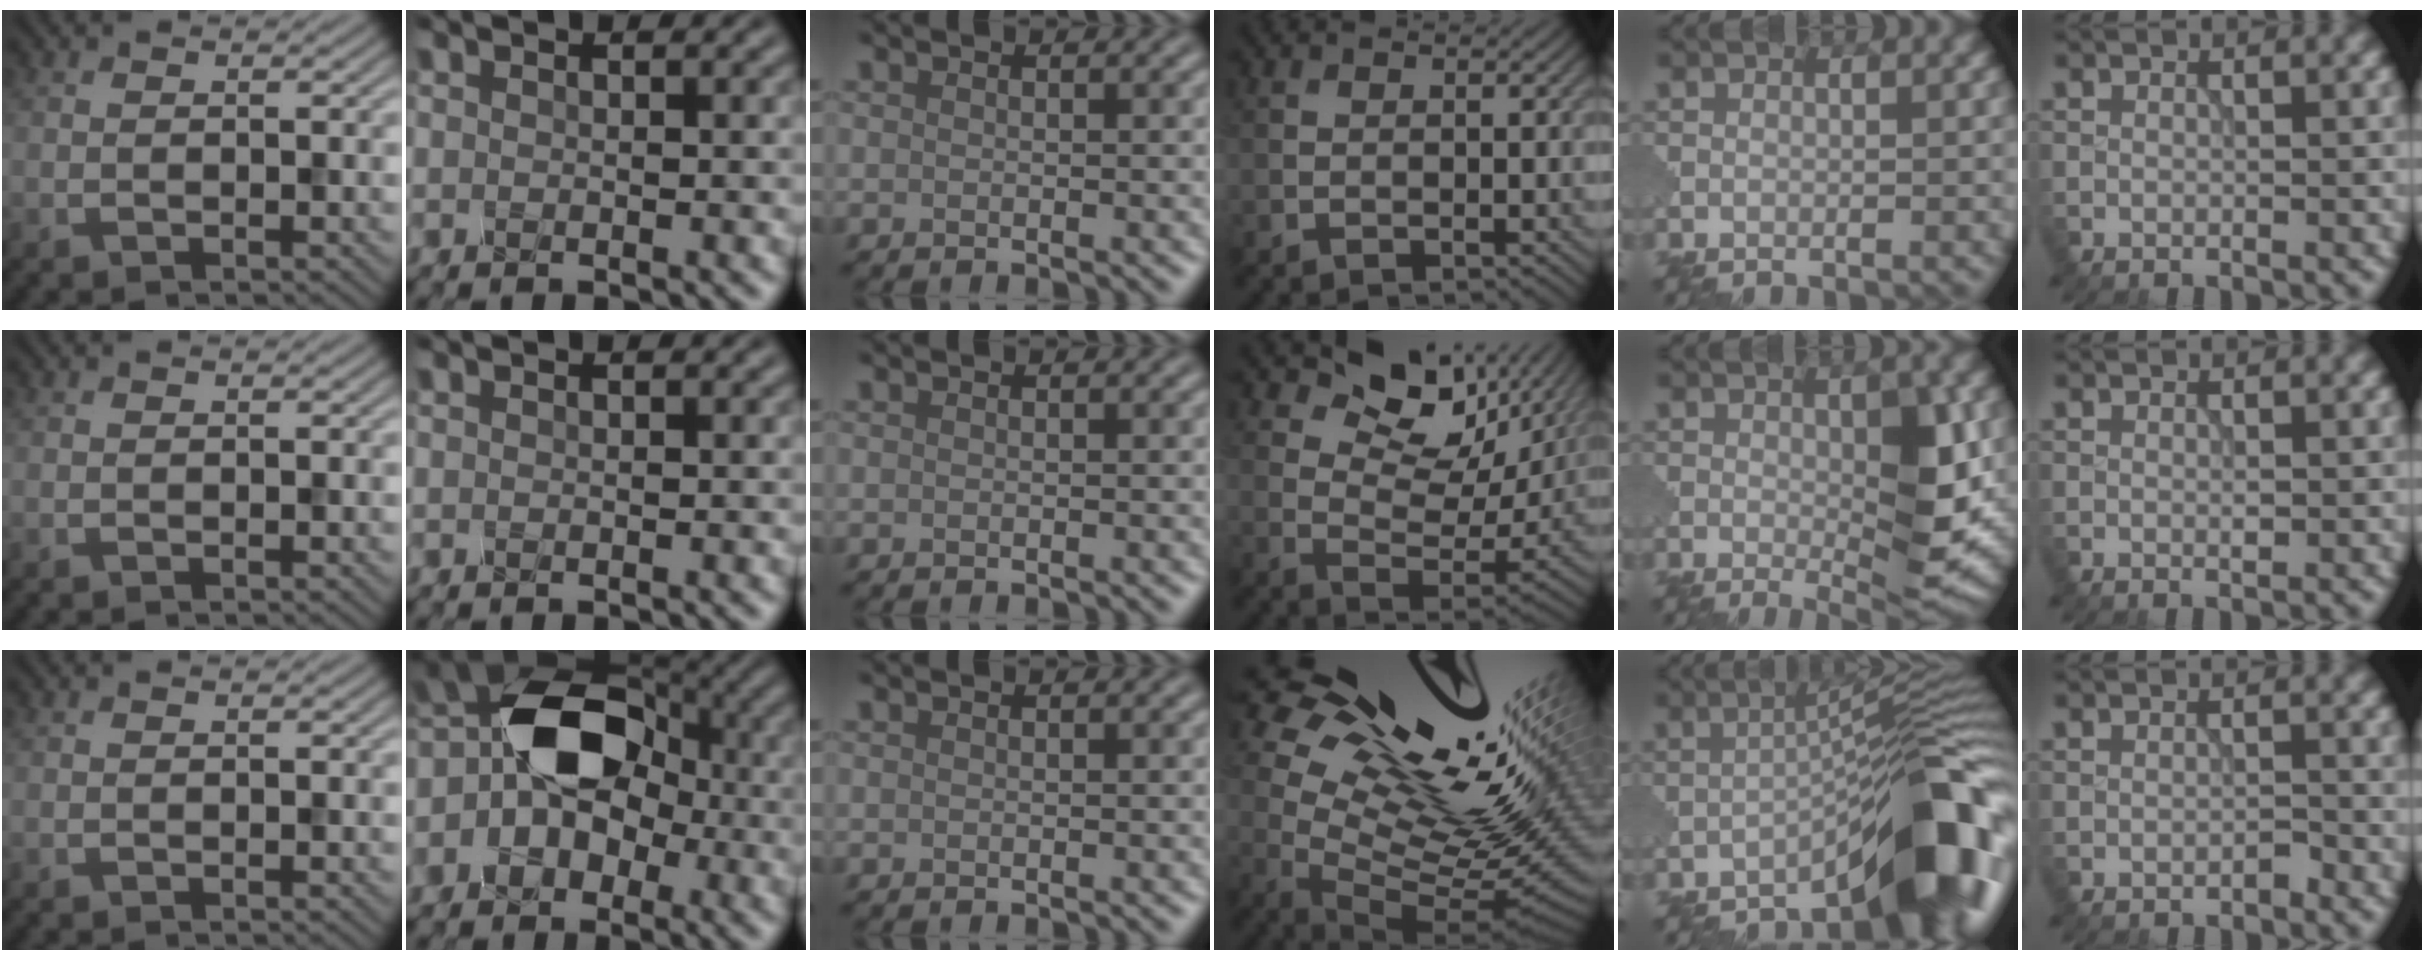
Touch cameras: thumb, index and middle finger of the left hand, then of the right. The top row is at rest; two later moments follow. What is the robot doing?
{"motion": "press", "object": "mechanical pencil"}